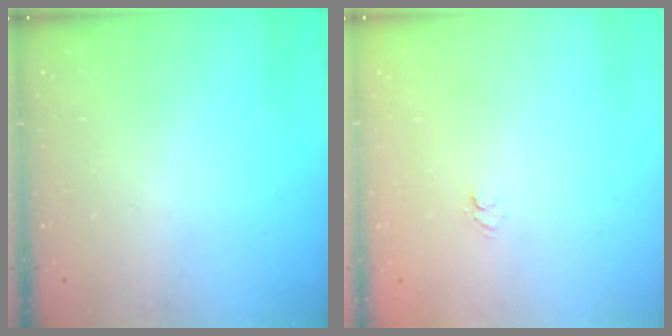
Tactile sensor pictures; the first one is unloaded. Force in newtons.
{"total": 3.6, "press": 3.4, "slide": 1.1}